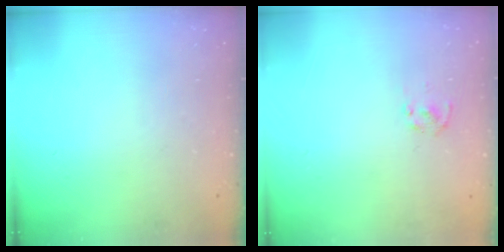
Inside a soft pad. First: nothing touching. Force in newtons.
{"total": 2.0, "press": 1.8, "slide": 0.7}